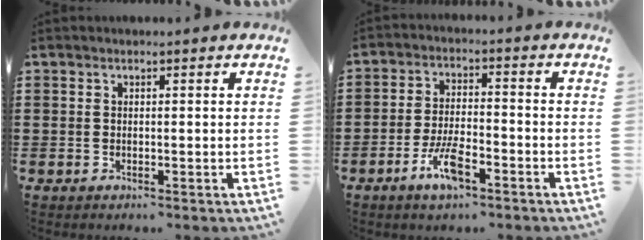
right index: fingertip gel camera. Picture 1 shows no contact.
{"total": 6.5, "force": [-3.6, 2.1, 5.0], "torque": [-0.114, -0.001, -0.070]}